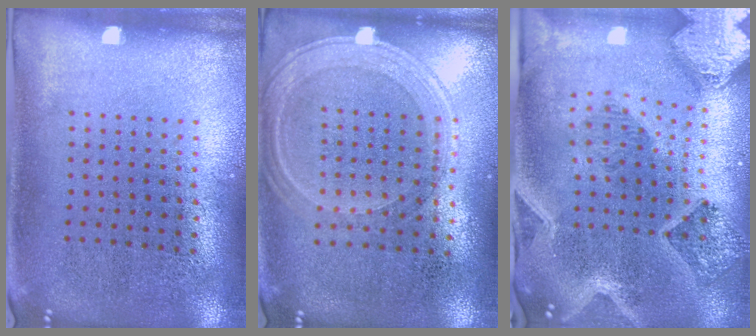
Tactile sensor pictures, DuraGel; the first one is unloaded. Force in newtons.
{"total": 1.2, "press": 1.1, "slide": 0.2}
{"total": 2.9, "press": 2.6, "slide": 1.3}